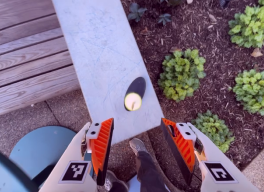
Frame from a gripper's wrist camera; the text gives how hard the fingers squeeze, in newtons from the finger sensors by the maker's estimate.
{"total": 0.0}